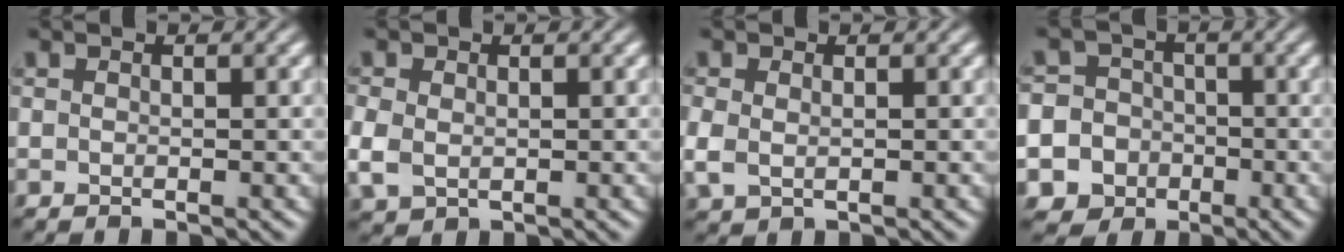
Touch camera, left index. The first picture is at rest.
{"total": 2.5, "force": [-0.4, 1.9, 1.5], "torque": [-0.038, -0.011, -0.006]}
{"total": 1.7, "force": [-0.2, 1.2, 1.3], "torque": [-0.030, -0.009, 0.001]}
{"total": 10.4, "force": [-5.1, 9.0, 1.4], "torque": [-0.037, -0.029, -0.114]}